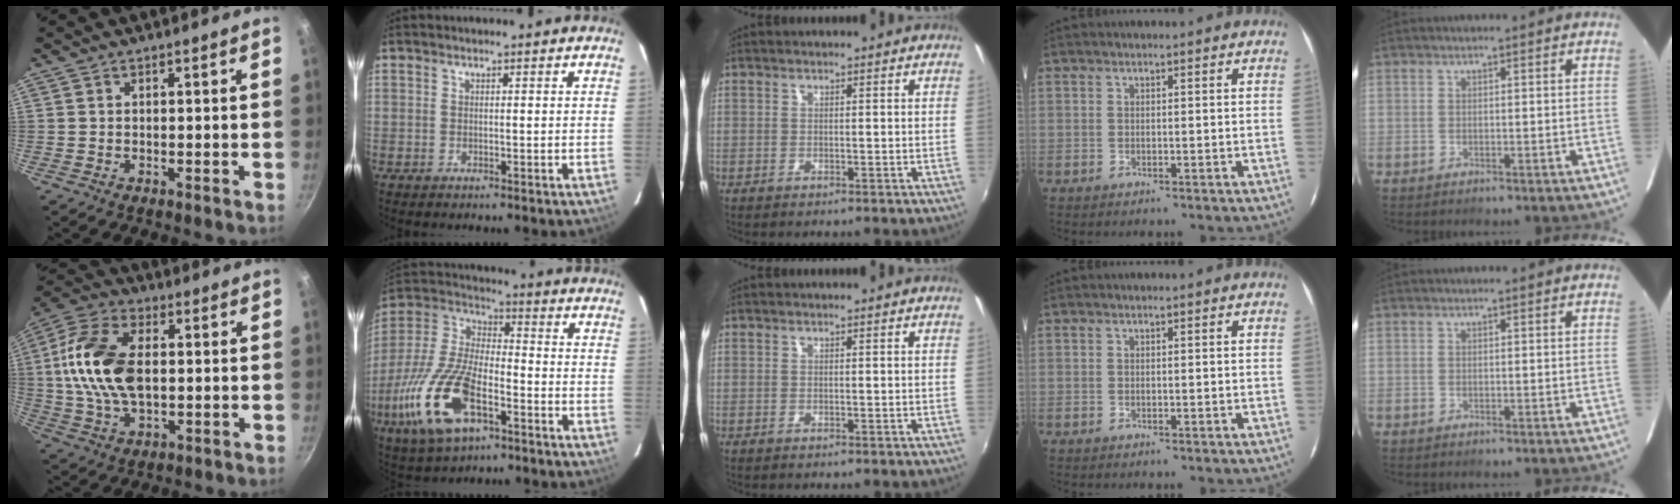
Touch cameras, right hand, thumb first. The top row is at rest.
{"thumb": {"total": 16.4, "force": [1.0, 9.8, 13.2], "torque": [-0.246, 0.016, 0.008]}, "index": {"total": 20.2, "force": [-8.8, 8.9, 15.9], "torque": [-0.353, -0.025, -0.165]}}